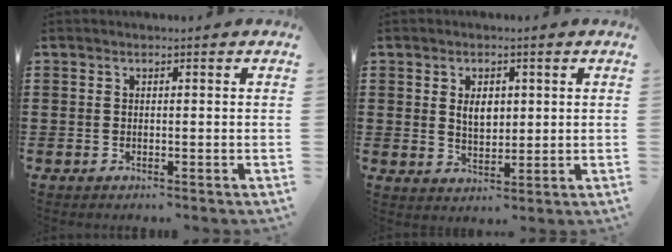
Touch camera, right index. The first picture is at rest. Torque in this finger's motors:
{"motor_torque": [0.09, 0.01, 0.13, 0.08]}